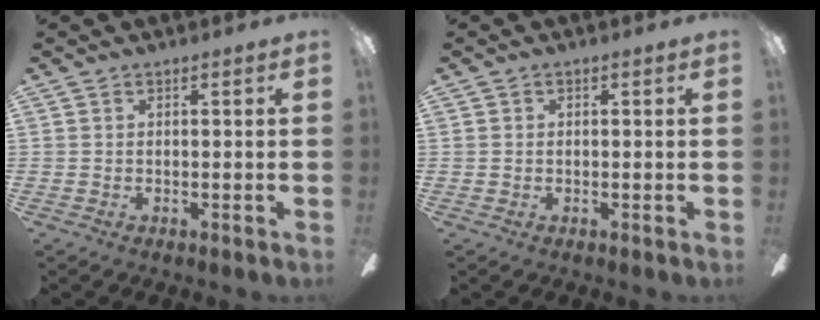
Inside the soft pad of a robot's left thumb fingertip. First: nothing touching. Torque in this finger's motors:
{"motor_torque": [0.00, 0.00, -0.23, 0.23, 0.00]}